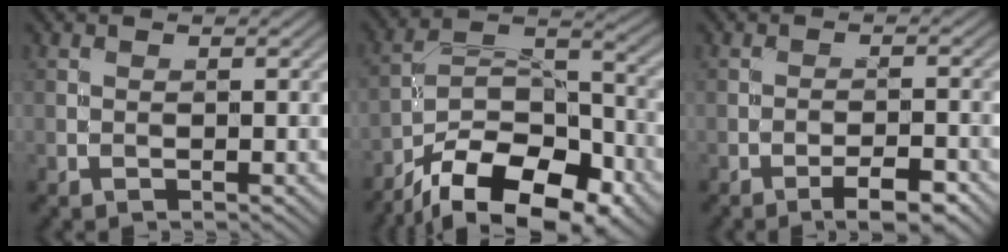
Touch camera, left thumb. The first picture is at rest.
{"total": 17.2, "force": [-12.2, 7.9, 9.3], "torque": [-0.177, -0.037, -0.185]}
{"total": 4.3, "force": [-2.9, 1.0, 3.0], "torque": [-0.047, 0.008, -0.043]}